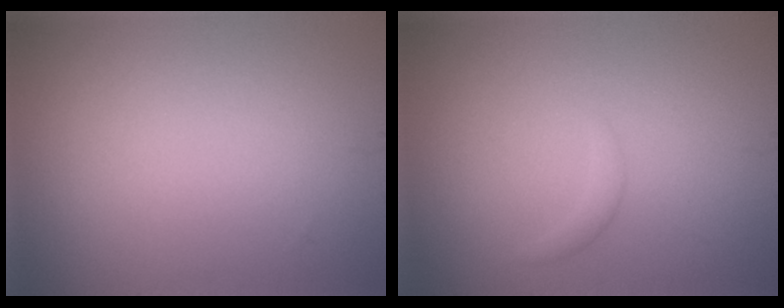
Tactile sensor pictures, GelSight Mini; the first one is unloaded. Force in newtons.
{"total": 0.8, "press": 0.8, "slide": 0.0}